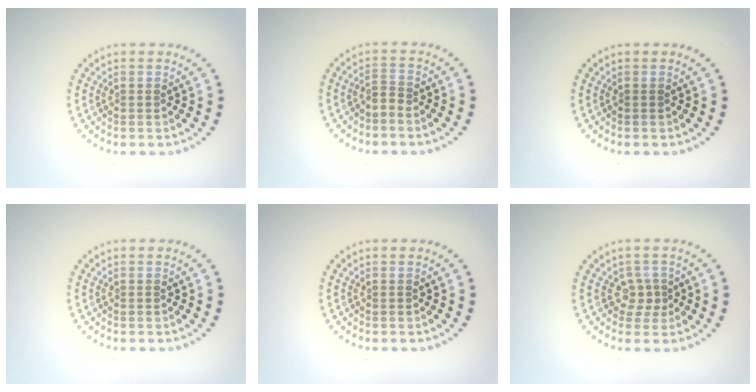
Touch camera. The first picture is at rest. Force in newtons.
{"total": 1.1, "press": 0.5, "slide": 1.0}
{"total": 0.0}
{"total": 0.0}
{"total": 0.0}
{"total": 1.7, "press": 1.3, "slide": 1.1}